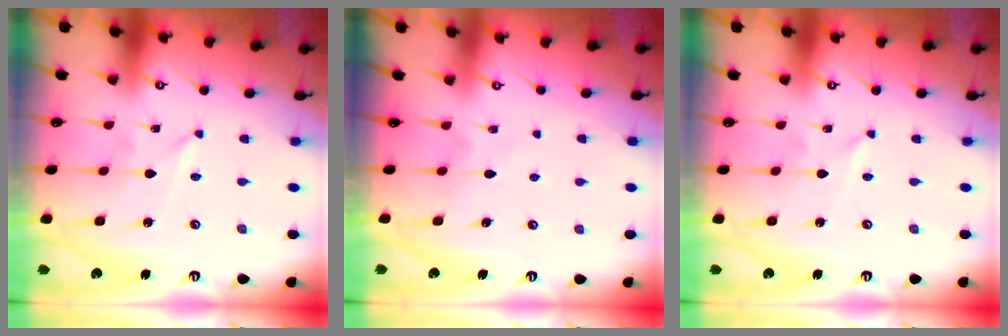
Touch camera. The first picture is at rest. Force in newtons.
{"total": 6.2, "press": 6.1, "slide": 0.6}
{"total": 0.0}